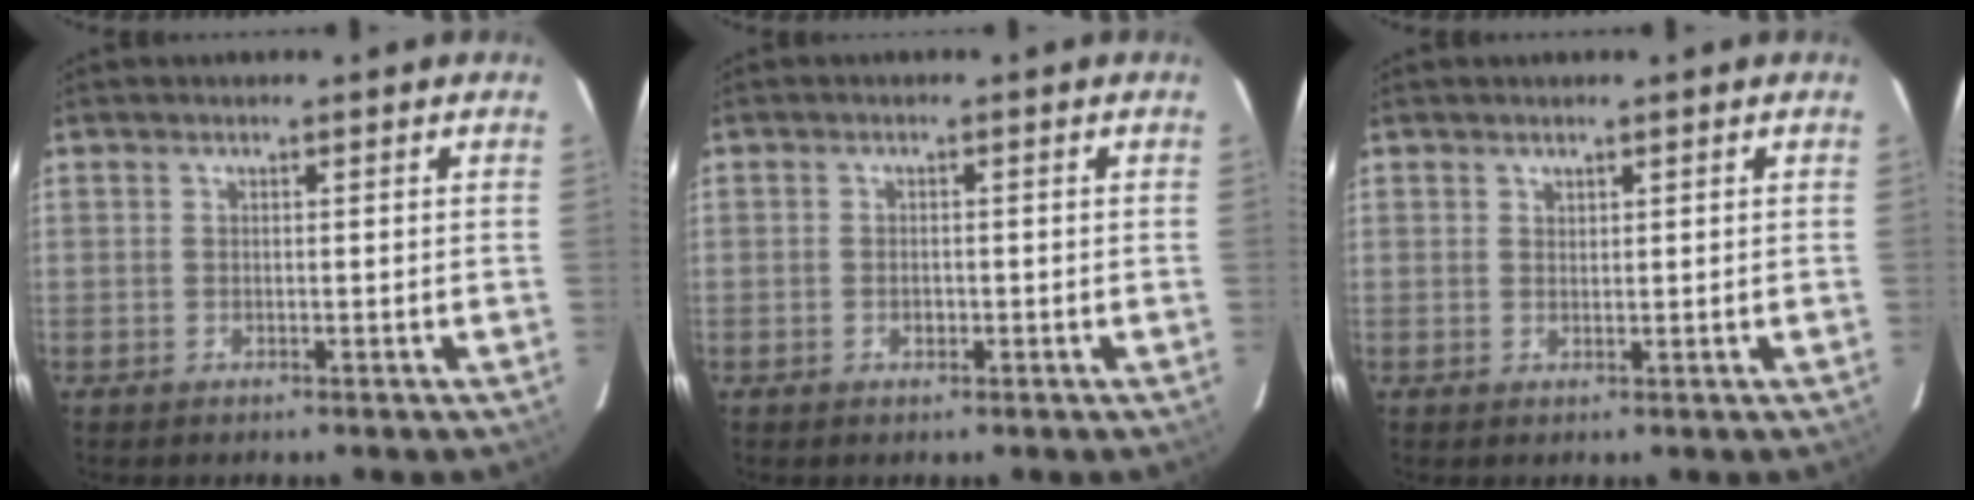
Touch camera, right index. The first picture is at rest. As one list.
[{"total": 1.5, "force": [-0.5, 1.1, 0.8], "torque": [-0.014, 0.002, -0.009]}, {"total": 0.8, "force": [0.7, 0.4, 0.1], "torque": [-0.001, 0.002, 0.013]}]